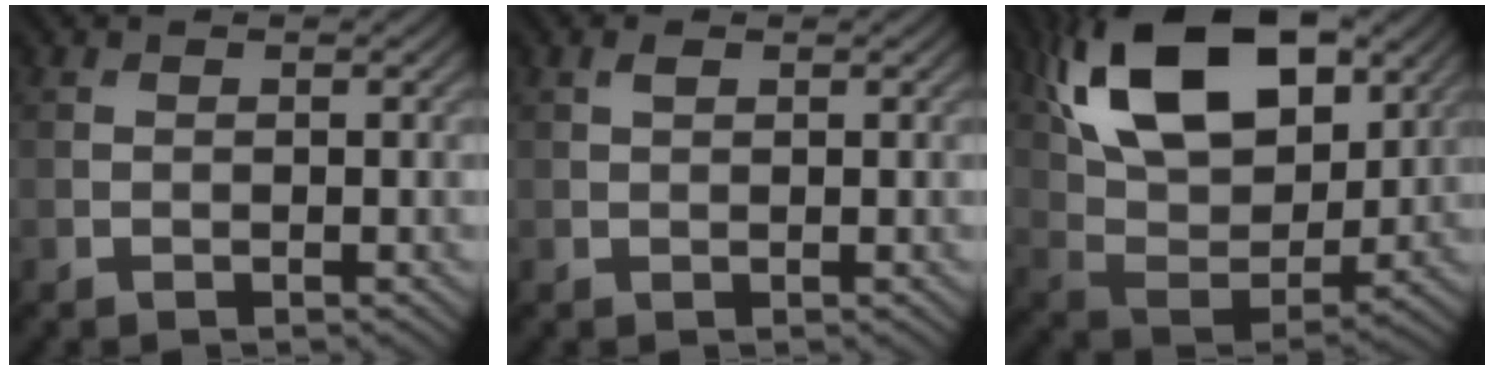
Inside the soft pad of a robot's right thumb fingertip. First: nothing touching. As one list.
[{"total": 0.9, "force": [0.5, 0.4, 0.6], "torque": [-0.016, 0.001, 0.009]}, {"total": 17.9, "force": [8.5, 9.6, 12.5], "torque": [-0.244, 0.015, 0.135]}]